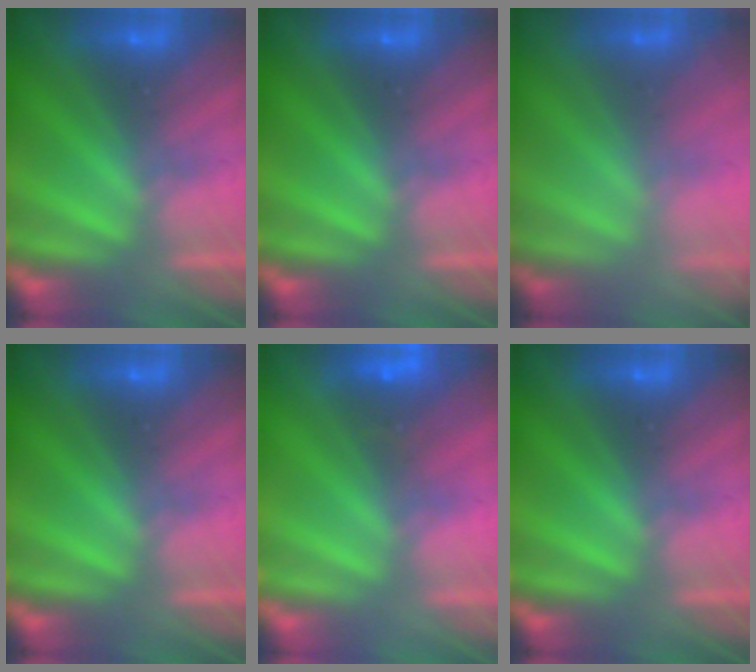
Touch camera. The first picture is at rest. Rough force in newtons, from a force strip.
{"total": 0.0}
{"total": 1.5}
{"total": 0.0}
{"total": 4.9}
{"total": 0.0}